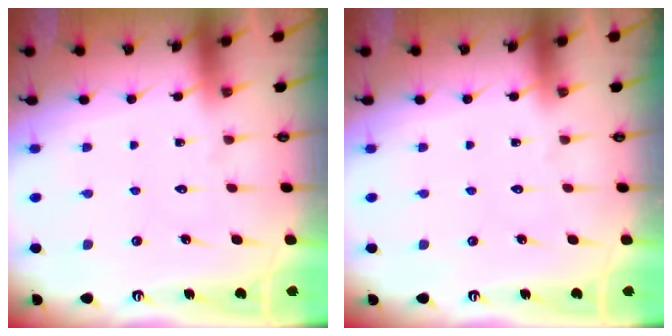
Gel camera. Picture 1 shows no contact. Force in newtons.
{"total": 0.0}